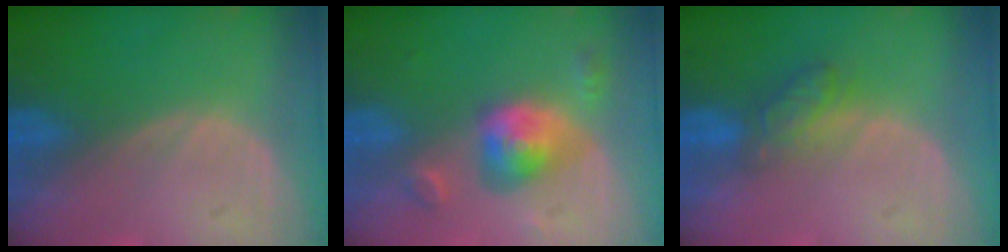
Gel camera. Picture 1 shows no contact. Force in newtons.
{"total": 5.7, "press": 5.4, "slide": 1.8}
{"total": 4.5, "press": 4.1, "slide": 1.9}